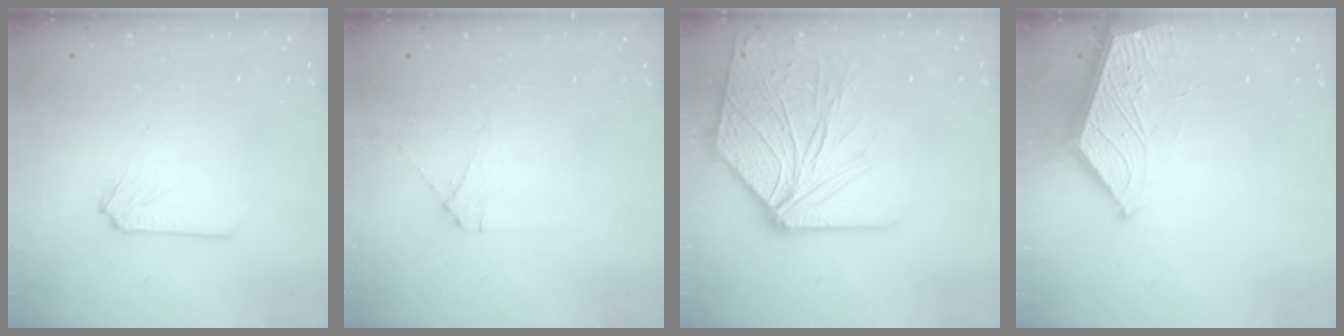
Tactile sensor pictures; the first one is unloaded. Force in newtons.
{"total": 3.7, "press": 3.7, "slide": 0.6}
{"total": 11.8, "press": 11.6, "slide": 2.0}
{"total": 4.0, "press": 3.9, "slide": 0.4}